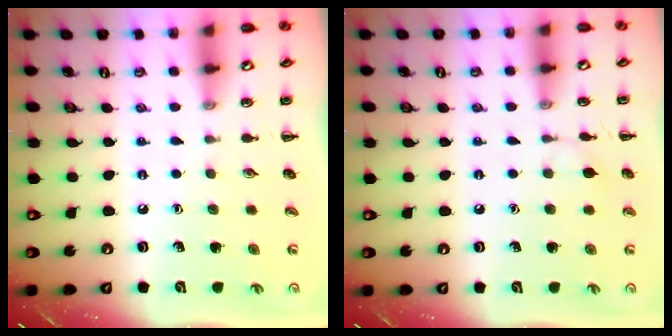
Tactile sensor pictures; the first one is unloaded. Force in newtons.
{"total": 5.2, "press": 4.9, "slide": 1.8}